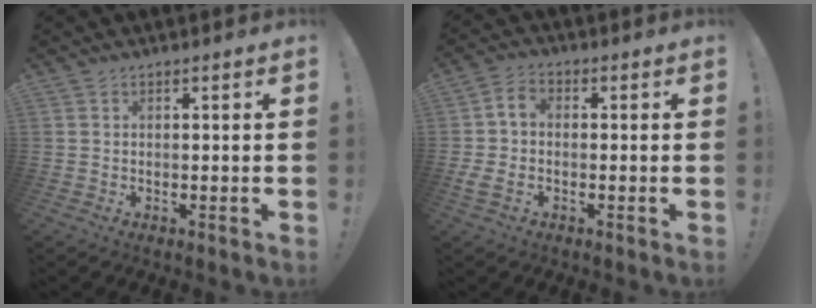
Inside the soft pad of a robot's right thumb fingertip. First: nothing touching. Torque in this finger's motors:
{"motor_torque": [0.51, 0.45, 0.04, -0.04, 0.03]}